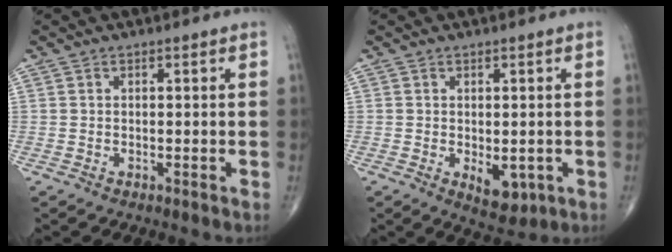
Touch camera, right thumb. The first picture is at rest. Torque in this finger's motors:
{"motor_torque": [1.97, 2.92, 0.51, 0.41, 0.00]}